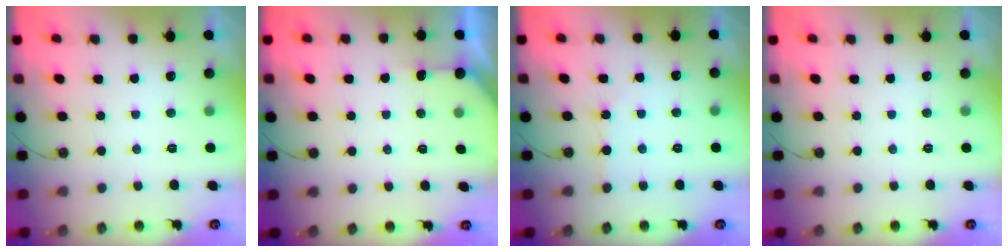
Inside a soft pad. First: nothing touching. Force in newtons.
{"total": 3.4, "press": 3.4, "slide": 0.4}
{"total": 1.5, "press": 1.5, "slide": 0.3}
{"total": 0.0}